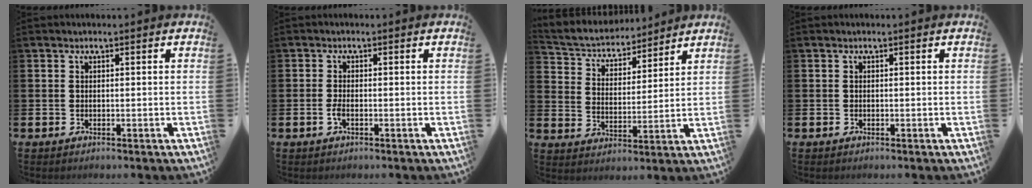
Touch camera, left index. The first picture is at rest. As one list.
[{"total": 1.3, "force": [-0.7, 0.4, 1.1], "torque": [-0.025, 0.001, -0.012]}, {"total": 5.1, "force": [4.8, 1.6, 0.3], "torque": [-0.037, -0.041, 0.079]}, {"total": 0.0}]